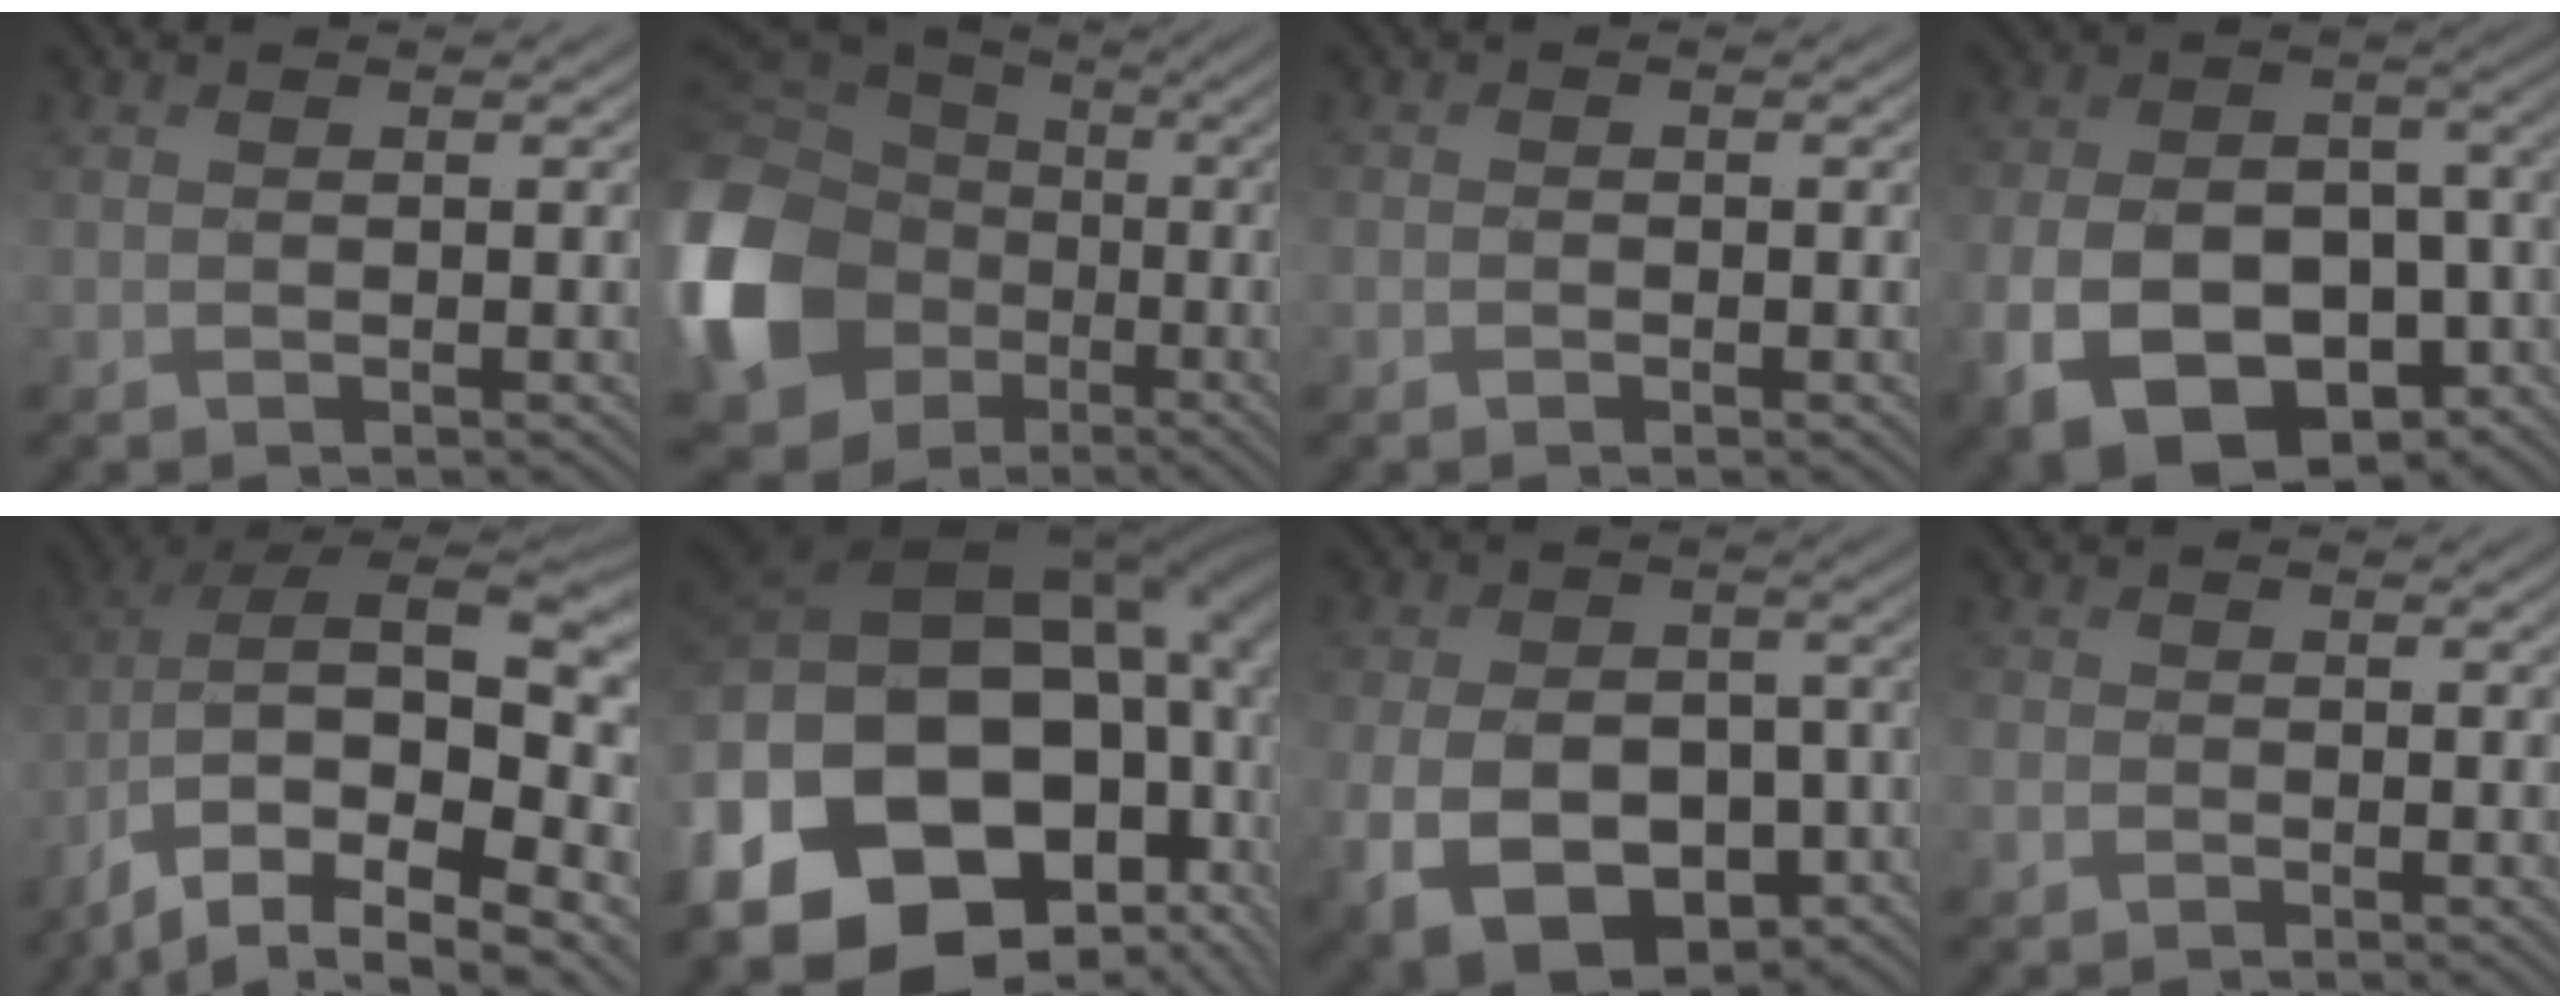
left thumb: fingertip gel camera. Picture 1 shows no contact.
{"total": 20.3, "force": [-3.5, 17.0, 10.5], "torque": [-0.312, -0.031, -0.073]}
{"total": 0.7, "force": [-0.4, 0.5, 0.3], "torque": [-0.004, -0.003, -0.008]}
{"total": 17.2, "force": [-7.3, 11.6, 10.4], "torque": [-0.217, -0.040, -0.103]}
{"total": 17.6, "force": [-6.8, 9.1, 13.4], "torque": [-0.271, -0.034, -0.077]}
{"total": 22.7, "force": [-3.4, 16.2, 15.5], "torque": [-0.309, -0.043, -0.039]}
{"total": 15.5, "force": [-6.1, 10.9, 9.1], "torque": [-0.189, -0.035, -0.087]}
{"total": 1.4, "force": [-0.7, 1.1, 0.4], "torque": [-0.011, -0.003, -0.021]}